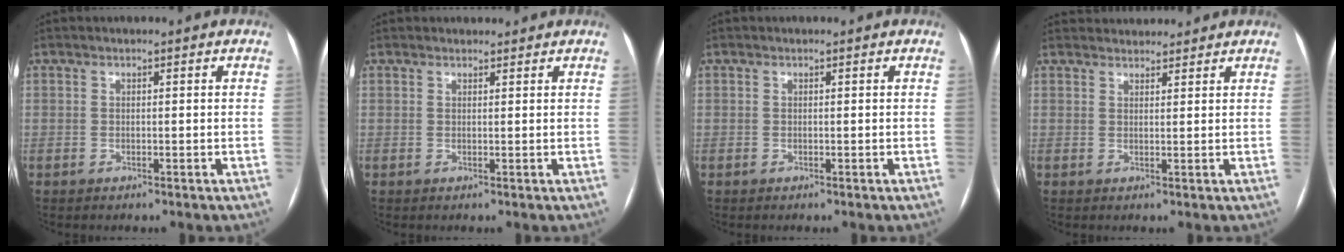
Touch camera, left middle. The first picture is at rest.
{"total": 1.9, "force": [1.8, 0.6, 0.2], "torque": [-0.005, 0.016, 0.026]}
{"total": 0.0}
{"total": 6.3, "force": [6.0, 1.6, 0.8], "torque": [-0.005, 0.031, 0.079]}